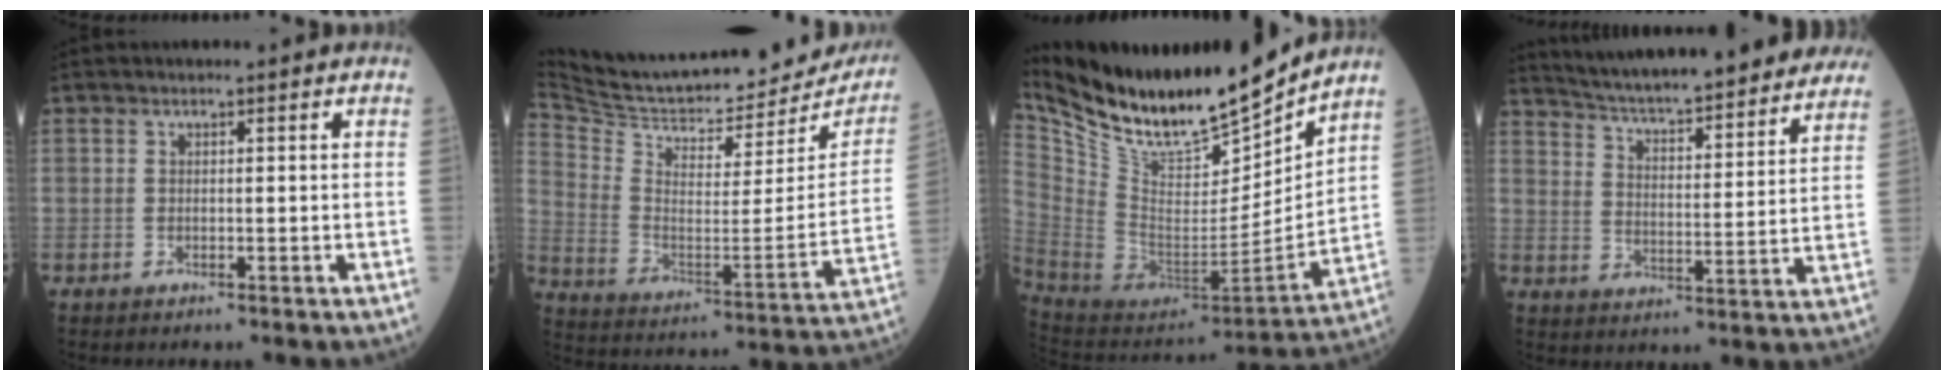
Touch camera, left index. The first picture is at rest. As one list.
[{"total": 29.1, "force": [26.7, 7.2, 9.1], "torque": [-0.174, -0.068, 0.372]}, {"total": 22.4, "force": [19.6, 3.4, 10.2], "torque": [-0.194, -0.036, 0.342]}, {"total": 26.2, "force": [23.8, 3.1, 10.5], "torque": [-0.162, -0.023, 0.316]}]